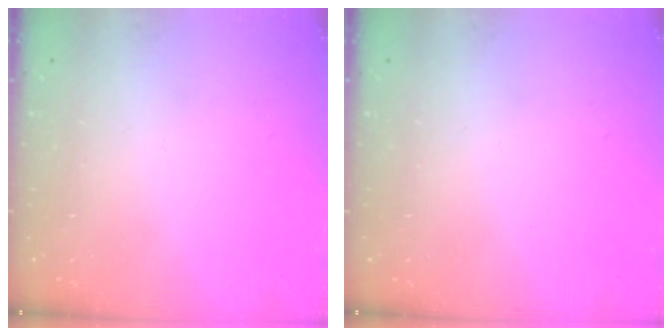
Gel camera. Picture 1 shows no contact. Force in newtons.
{"total": 0.0}